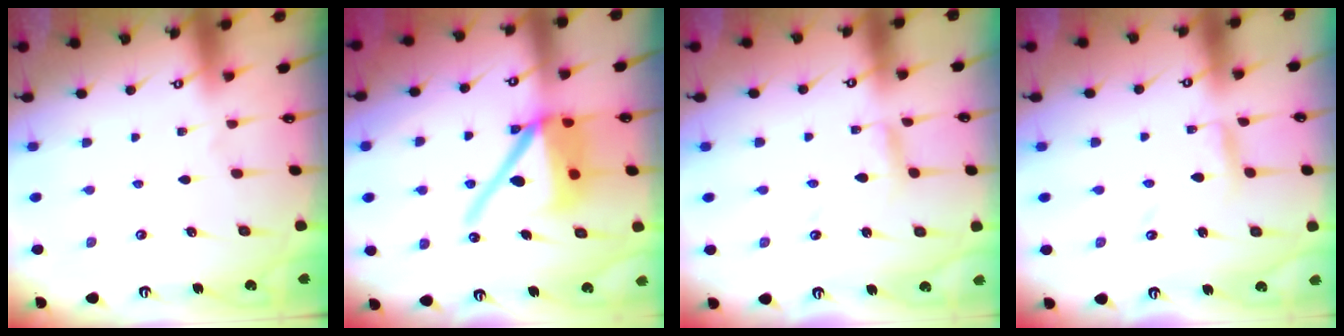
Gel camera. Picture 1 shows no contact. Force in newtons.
{"total": 15.2, "press": 15.1, "slide": 2.1}
{"total": 2.2, "press": 2.2, "slide": 0.2}
{"total": 4.7, "press": 4.6, "slide": 0.4}